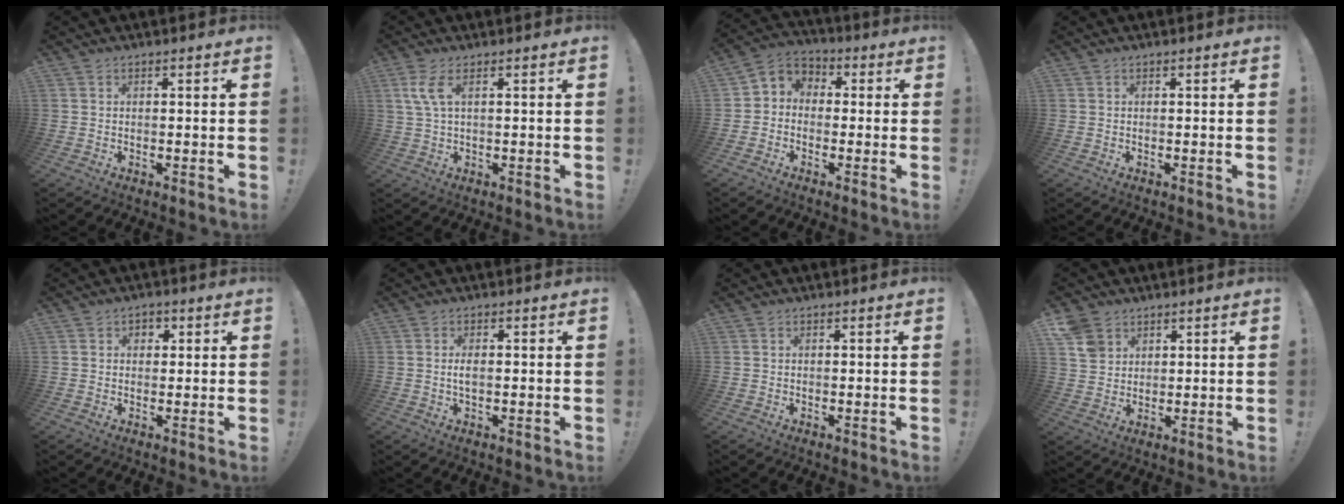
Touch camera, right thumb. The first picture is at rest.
{"total": 5.3, "force": [1.8, 1.6, 4.7], "torque": [-0.097, -0.002, 0.032]}
{"total": 5.1, "force": [-2.6, 4.2, 1.4], "torque": [-0.028, 0.015, -0.045]}
{"total": 0.0}
{"total": 2.3, "force": [0.5, 2.1, 0.8], "torque": [-0.004, -0.002, 0.005]}
{"total": 2.1, "force": [-0.2, 0.7, 2.0], "torque": [-0.029, -0.001, -0.005]}
{"total": 0.0}
{"total": 7.0, "force": [4.1, 5.2, 2.2], "torque": [-0.041, -0.013, 0.084]}